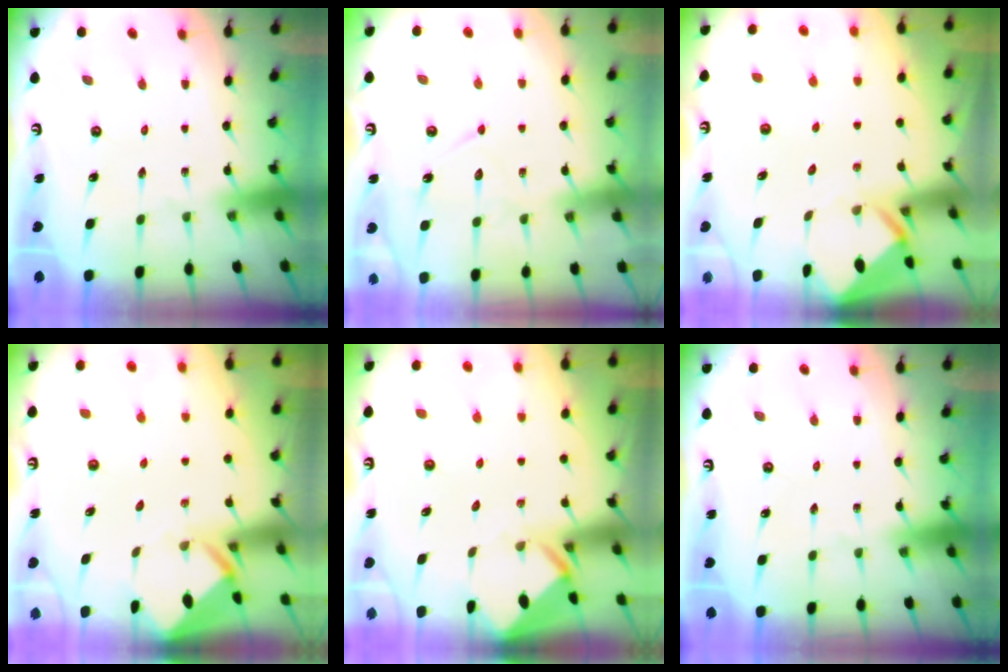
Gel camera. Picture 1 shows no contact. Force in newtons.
{"total": 8.6, "press": 8.6, "slide": 0.8}
{"total": 3.6, "press": 3.6, "slide": 0.3}
{"total": 2.9, "press": 2.9, "slide": 0.2}
{"total": 3.3, "press": 3.3, "slide": 0.1}
{"total": 0.0}